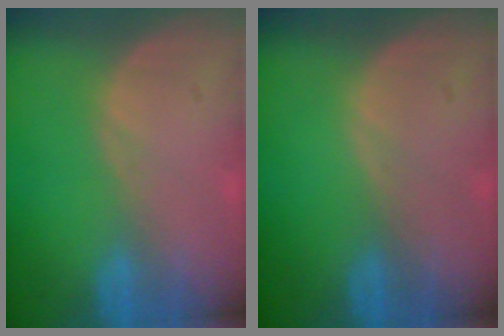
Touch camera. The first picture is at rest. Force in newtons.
{"total": 0.0}